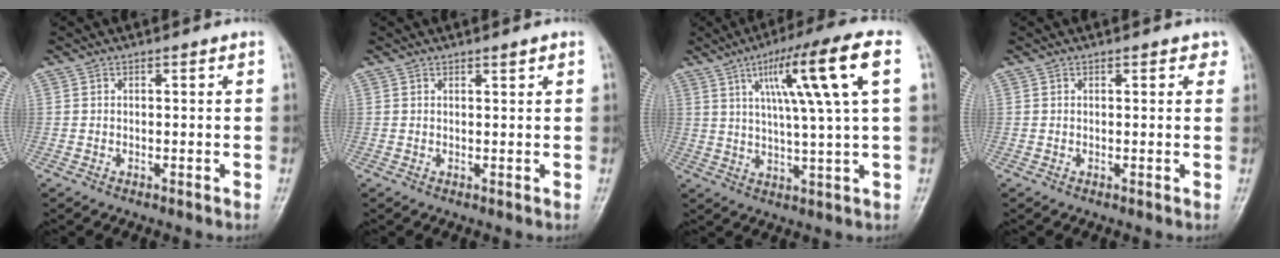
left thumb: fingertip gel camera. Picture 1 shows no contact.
{"total": 1.2, "force": [0.9, 0.4, 0.7], "torque": [-0.007, -0.005, 0.013]}
{"total": 15.5, "force": [5.2, 0.8, 14.5], "torque": [-0.245, 0.002, 0.082]}
{"total": 1.9, "force": [1.2, 1.1, 1.1], "torque": [0.003, -0.002, 0.009]}